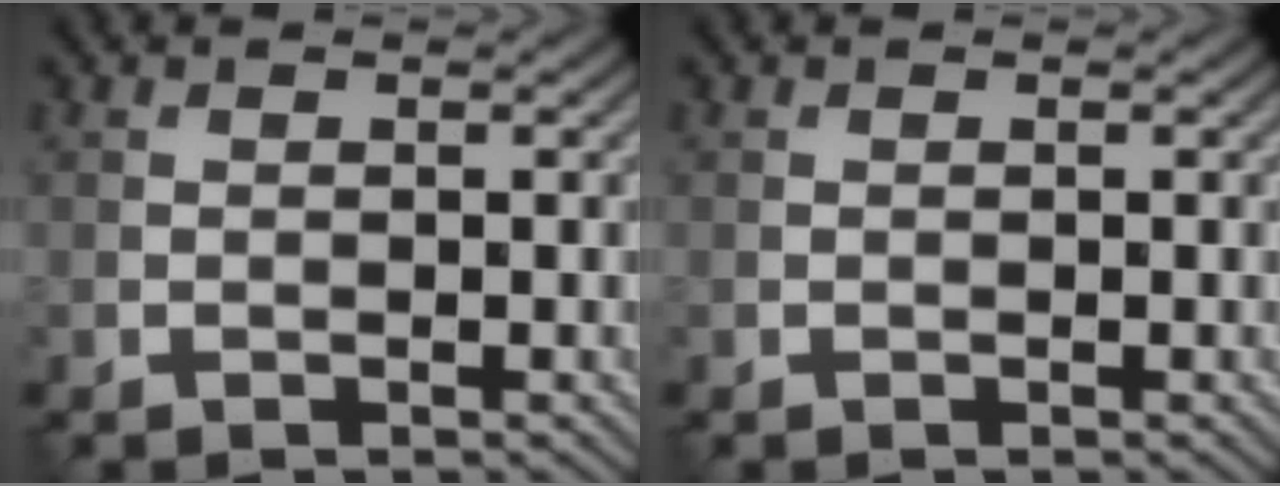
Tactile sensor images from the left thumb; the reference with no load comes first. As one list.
[{"total": 0.0}]